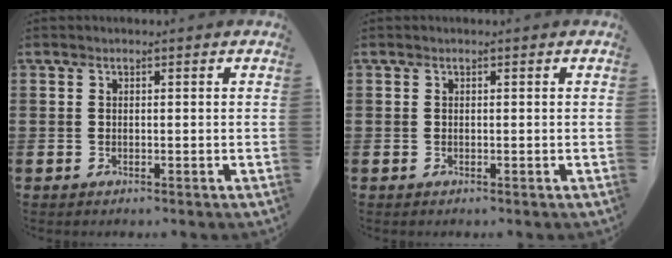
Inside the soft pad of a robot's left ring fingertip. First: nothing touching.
{"total": 0.0}